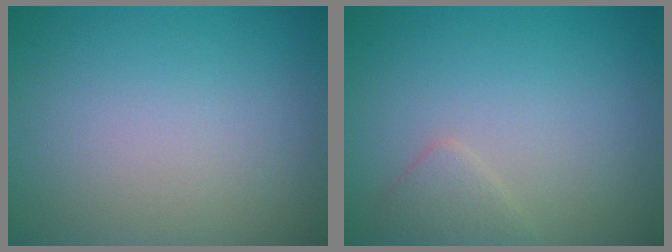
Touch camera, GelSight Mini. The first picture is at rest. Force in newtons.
{"total": 1.3, "press": 1.3, "slide": 0.1}